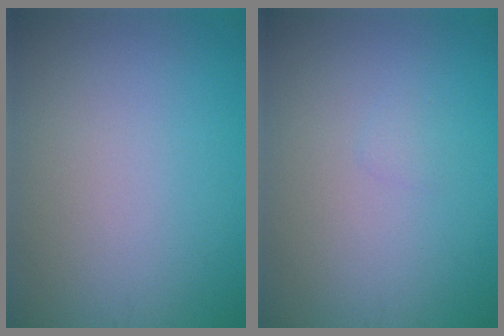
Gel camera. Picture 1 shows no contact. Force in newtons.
{"total": 0.6, "press": 0.5, "slide": 0.1}